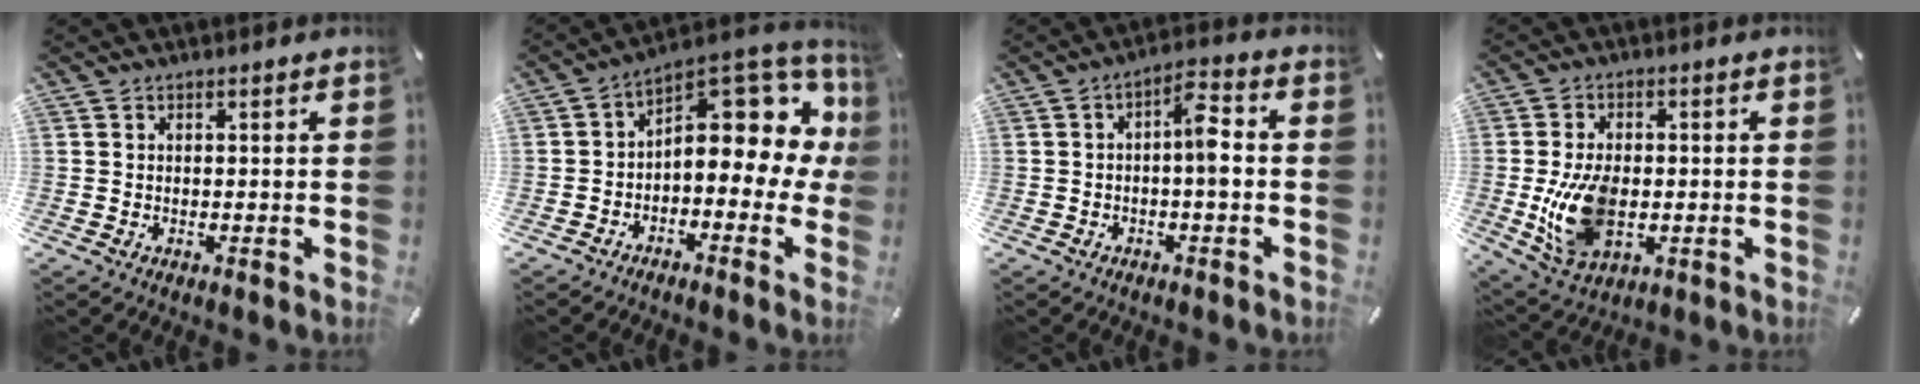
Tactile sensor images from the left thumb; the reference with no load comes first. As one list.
[{"total": 14.2, "force": [4.7, 8.0, 10.7], "torque": [-0.124, -0.049, 0.075]}, {"total": 7.5, "force": [-0.7, 2.7, 6.9], "torque": [-0.105, 0.014, -0.015]}, {"total": 12.5, "force": [-1.7, 7.9, 9.6], "torque": [-0.197, -0.010, -0.028]}]